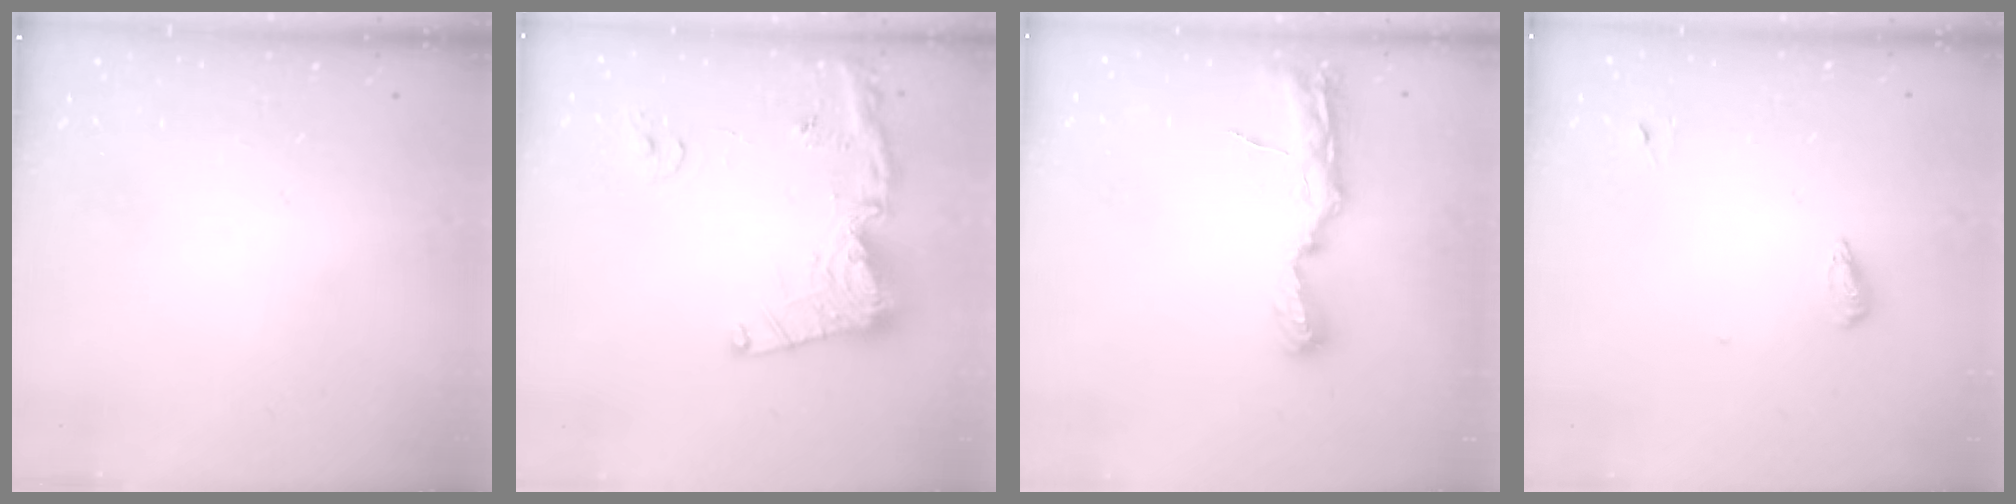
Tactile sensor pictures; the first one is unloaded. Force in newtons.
{"total": 15.8, "press": 15.7, "slide": 1.8}
{"total": 8.0, "press": 8.0, "slide": 0.7}
{"total": 4.6, "press": 4.4, "slide": 1.0}